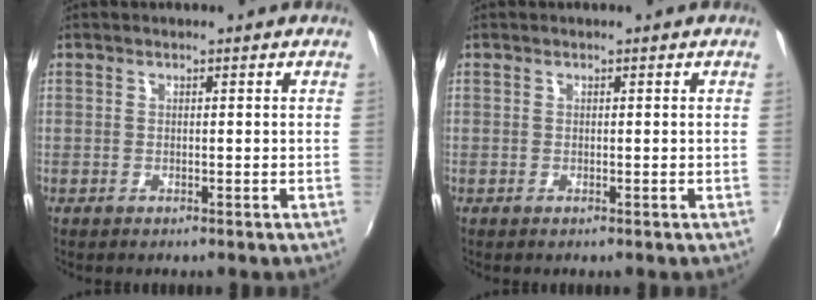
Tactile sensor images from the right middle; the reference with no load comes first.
{"total": 0.0}